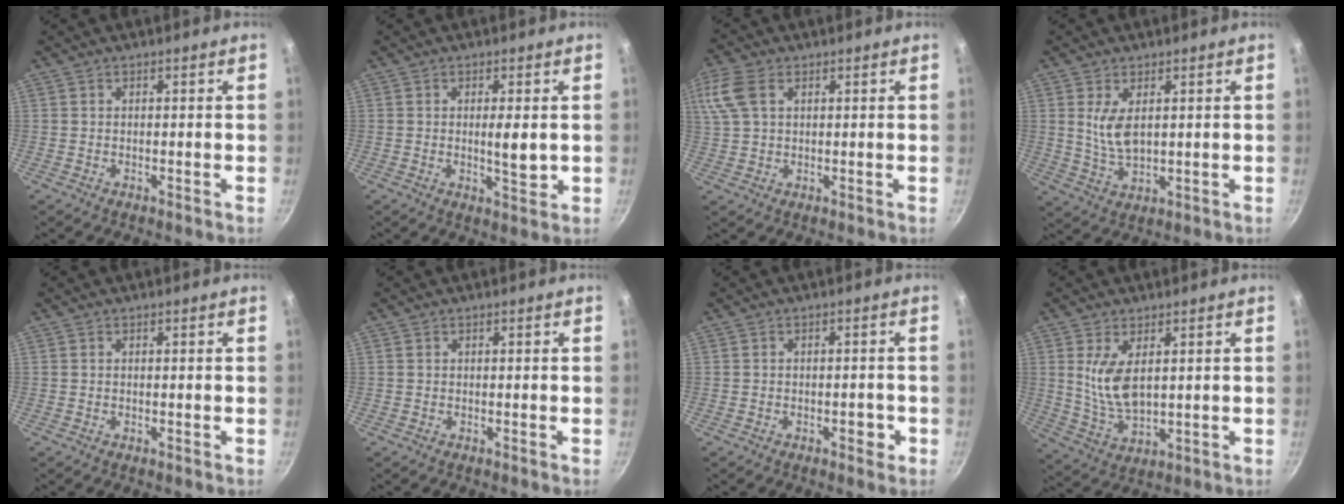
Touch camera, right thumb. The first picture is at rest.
{"total": 4.7, "force": [0.3, 1.2, 4.5], "torque": [-0.075, -0.011, 0.004]}
{"total": 8.4, "force": [3.1, 5.3, 5.7], "torque": [-0.131, 0.019, 0.061]}
{"total": 6.1, "force": [1.6, 3.1, 5.1], "torque": [-0.090, -0.021, 0.038]}
{"total": 0.0}
{"total": 0.0}
{"total": 2.7, "force": [-1.1, 1.5, 1.9], "torque": [-0.011, 0.014, -0.012]}
{"total": 8.7, "force": [2.2, 4.3, 7.2], "torque": [-0.133, -0.026, 0.054]}